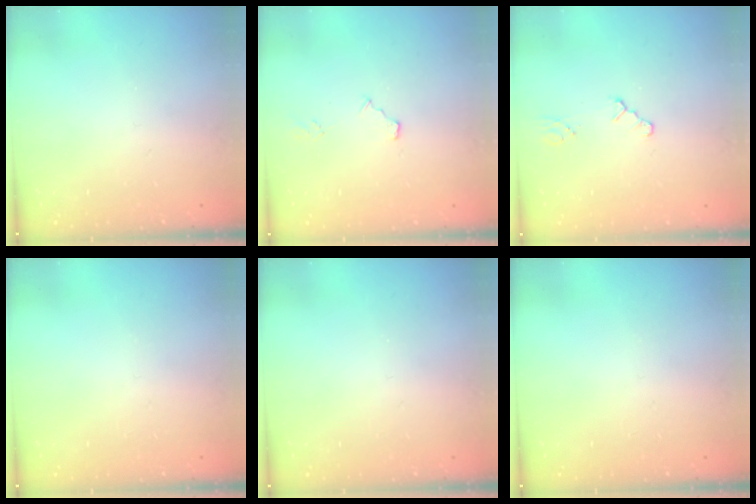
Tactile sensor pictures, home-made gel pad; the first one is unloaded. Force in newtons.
{"total": 4.4, "press": 4.3, "slide": 0.5}
{"total": 1.0, "press": 1.0, "slide": 0.3}
{"total": 0.0}
{"total": 0.0}
{"total": 0.0}